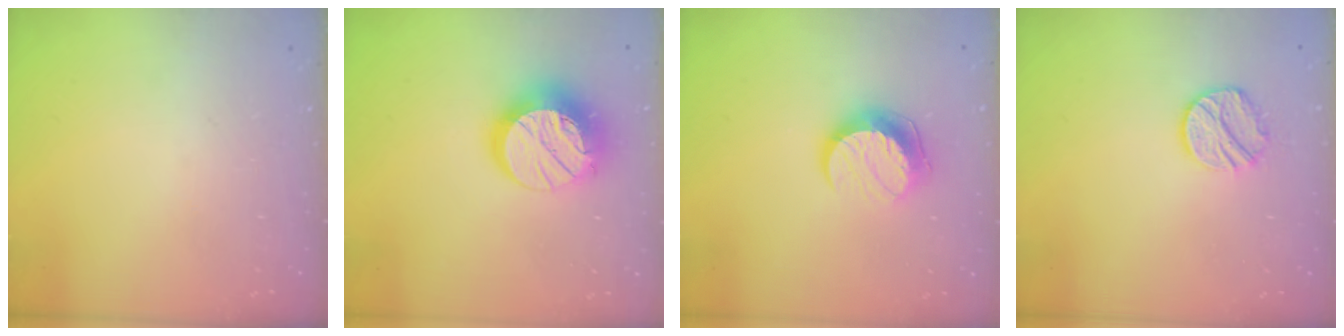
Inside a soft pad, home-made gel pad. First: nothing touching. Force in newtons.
{"total": 13.9, "press": 13.9, "slide": 1.0}
{"total": 9.9, "press": 9.9, "slide": 0.0}
{"total": 8.8, "press": 8.8, "slide": 0.4}